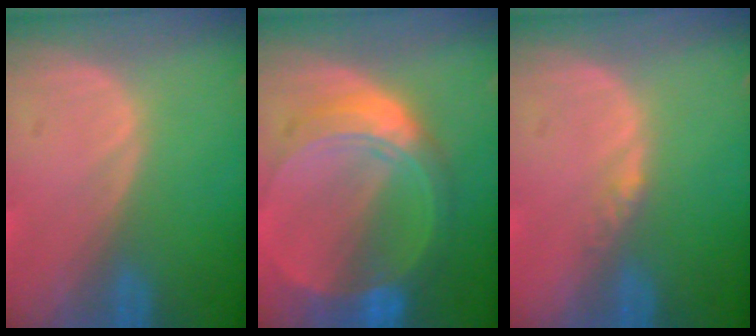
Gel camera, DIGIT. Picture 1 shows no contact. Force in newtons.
{"total": 8.7, "press": 8.7, "slide": 0.7}
{"total": 1.4, "press": 1.1, "slide": 0.8}